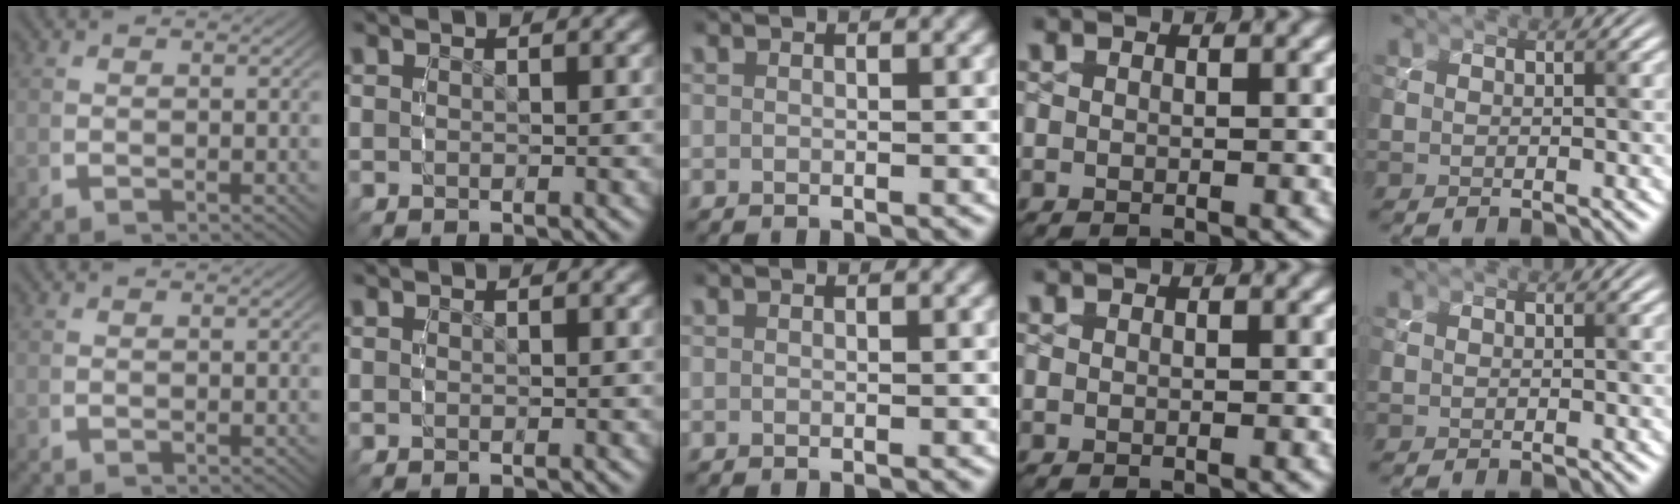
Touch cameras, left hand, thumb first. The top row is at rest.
{}